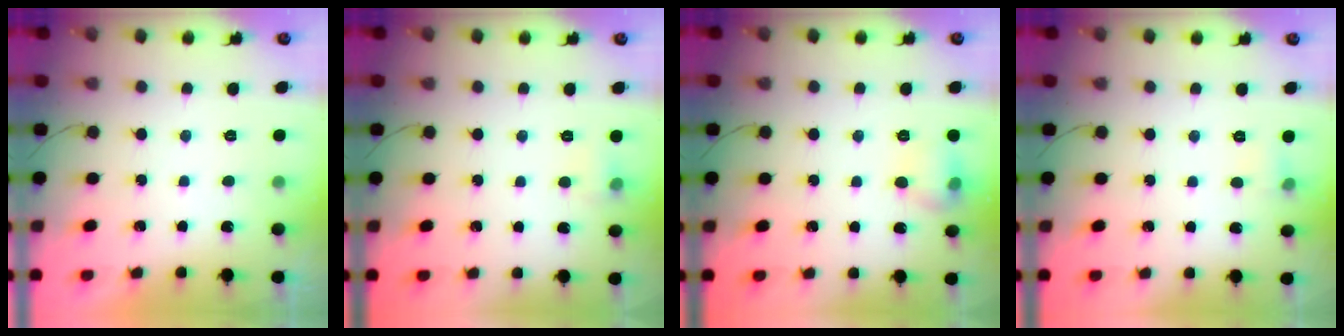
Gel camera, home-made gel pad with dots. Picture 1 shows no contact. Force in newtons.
{"total": 4.6, "press": 4.3, "slide": 1.6}
{"total": 7.0, "press": 6.9, "slide": 1.1}
{"total": 4.3, "press": 4.1, "slide": 1.4}